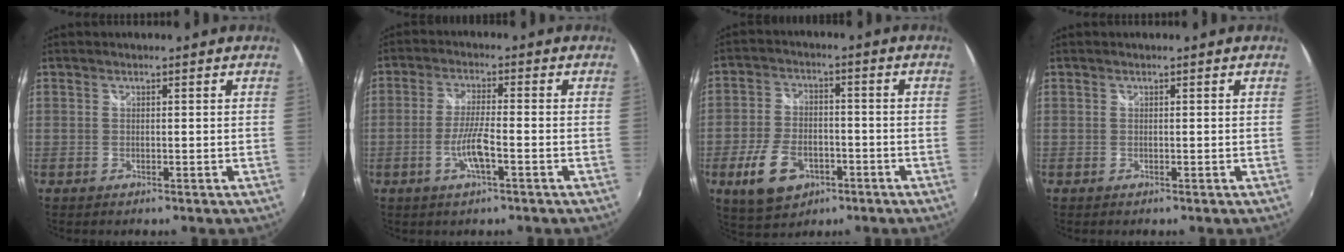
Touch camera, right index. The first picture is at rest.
{"total": 5.7, "force": [-2.5, 0.4, 5.2], "torque": [-0.104, -0.005, -0.047]}
{"total": 10.9, "force": [-4.9, 6.6, 7.1], "torque": [-0.158, -0.005, -0.078]}
{"total": 0.0}